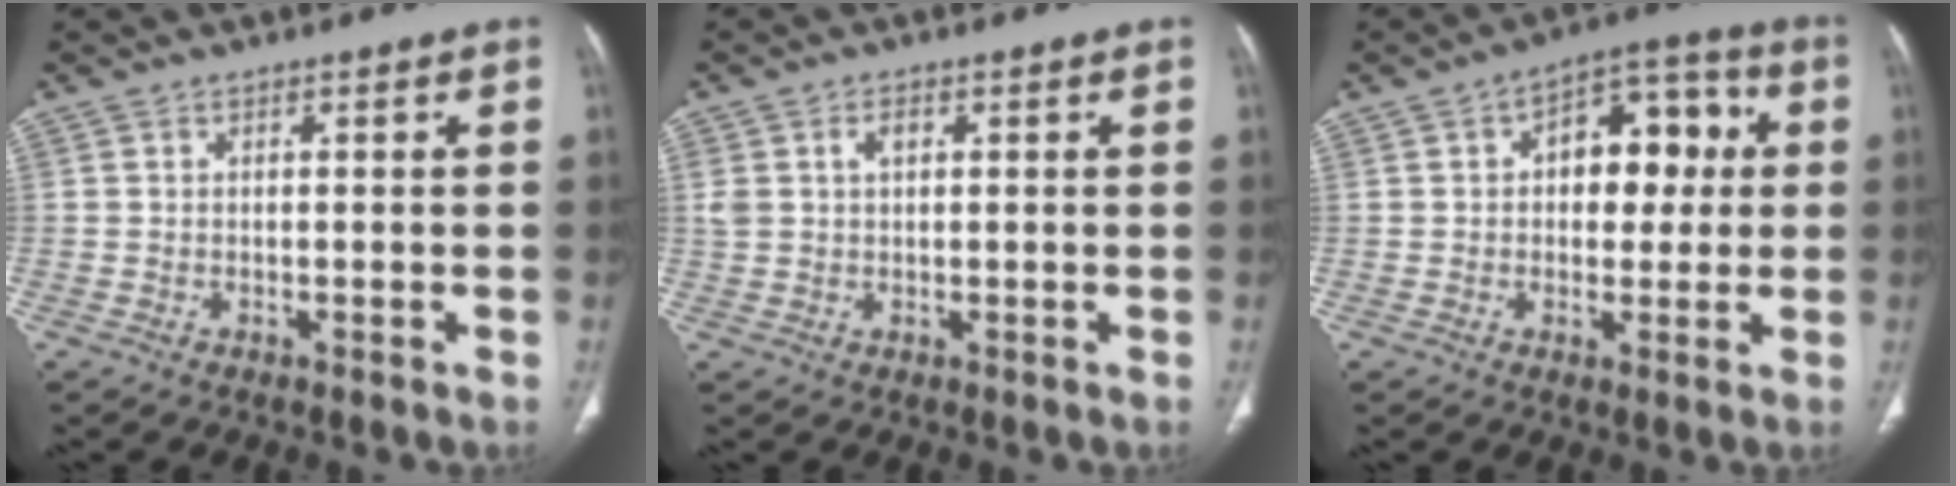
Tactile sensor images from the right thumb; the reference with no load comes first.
{"total": 3.3, "force": [1.1, 2.1, 2.3], "torque": [-0.043, 0.007, 0.027]}
{"total": 12.0, "force": [1.8, 7.4, 9.2], "torque": [-0.085, 0.027, 0.020]}